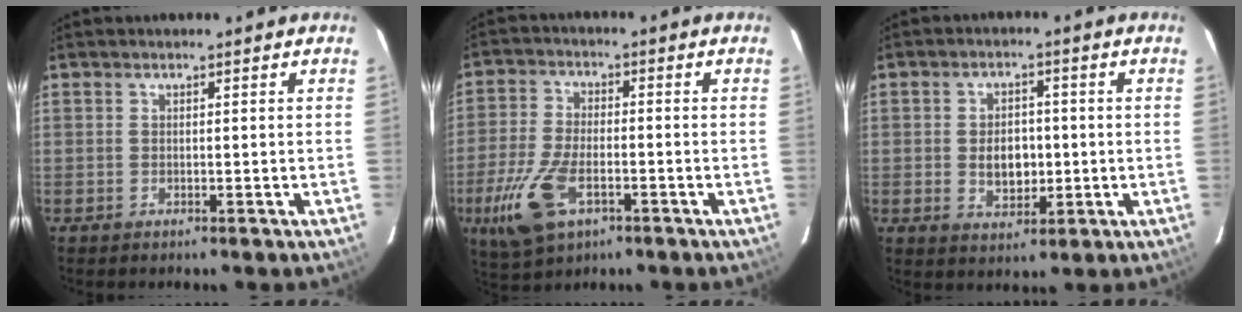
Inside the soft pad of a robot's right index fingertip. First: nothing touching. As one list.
[{"total": 12.7, "force": [-5.3, 6.5, 9.6], "torque": [-0.221, -0.016, -0.099]}, {"total": 6.1, "force": [-0.5, 4.2, 4.4], "torque": [-0.080, 0.002, 0.001]}]